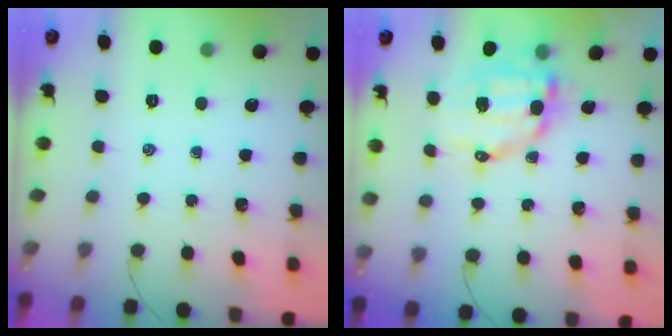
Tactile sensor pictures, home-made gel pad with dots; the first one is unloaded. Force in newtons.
{"total": 10.5, "press": 10.3, "slide": 2.2}